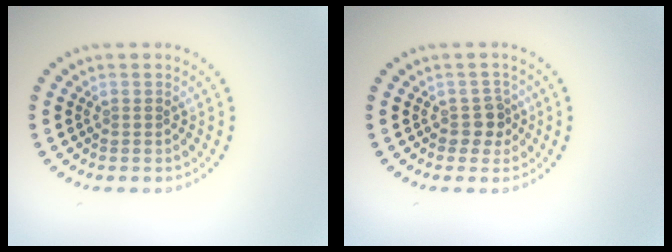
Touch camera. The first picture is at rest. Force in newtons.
{"total": 1.9, "press": 1.6, "slide": 1.0}